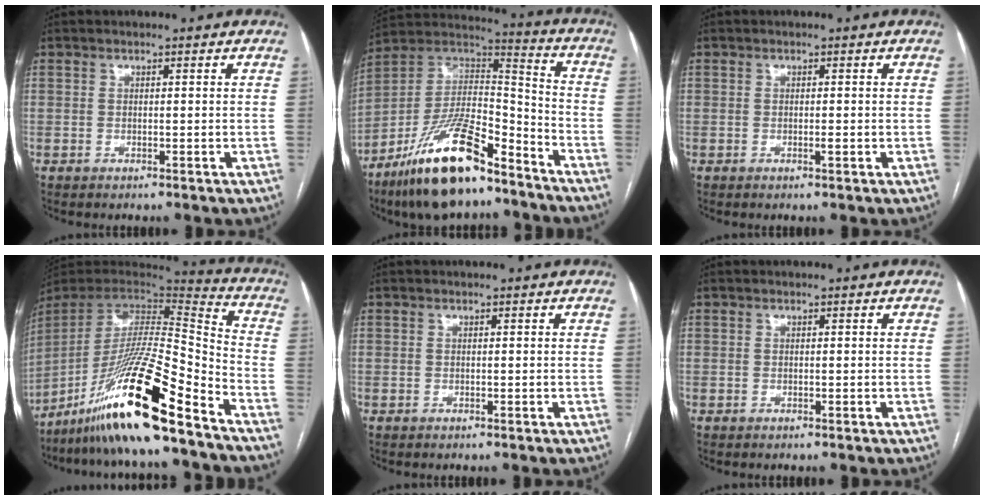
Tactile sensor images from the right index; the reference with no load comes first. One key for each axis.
{"total": 20.3, "fx": -14.0, "fy": 5.7, "fz": 13.4, "tx": -0.259, "ty": 0.009, "tz": -0.250}
{"total": 0.7, "fx": -0.1, "fy": 0.2, "fz": 0.7, "tx": -0.013, "ty": 0.001, "tz": 0.002}
{"total": 23.2, "fx": -16.1, "fy": 0.7, "fz": 16.7, "tx": -0.315, "ty": -0.021, "tz": -0.292}
{"total": 0.0}
{"total": 0.0}